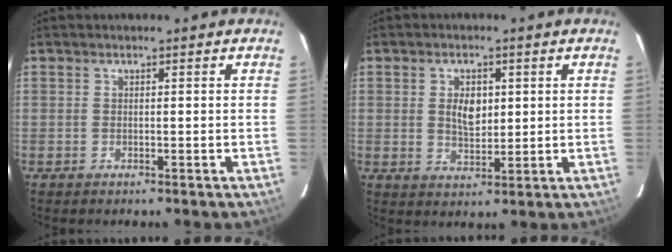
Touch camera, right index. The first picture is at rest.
{"total": 5.0, "force": [1.0, 3.1, 3.8], "torque": [-0.065, 0.002, 0.020]}